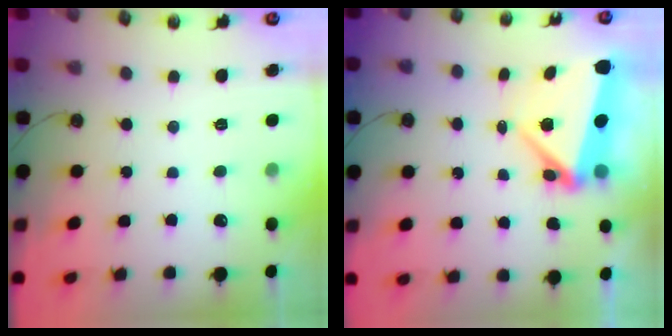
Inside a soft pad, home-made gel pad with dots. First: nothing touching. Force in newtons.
{"total": 6.6, "press": 6.3, "slide": 1.9}